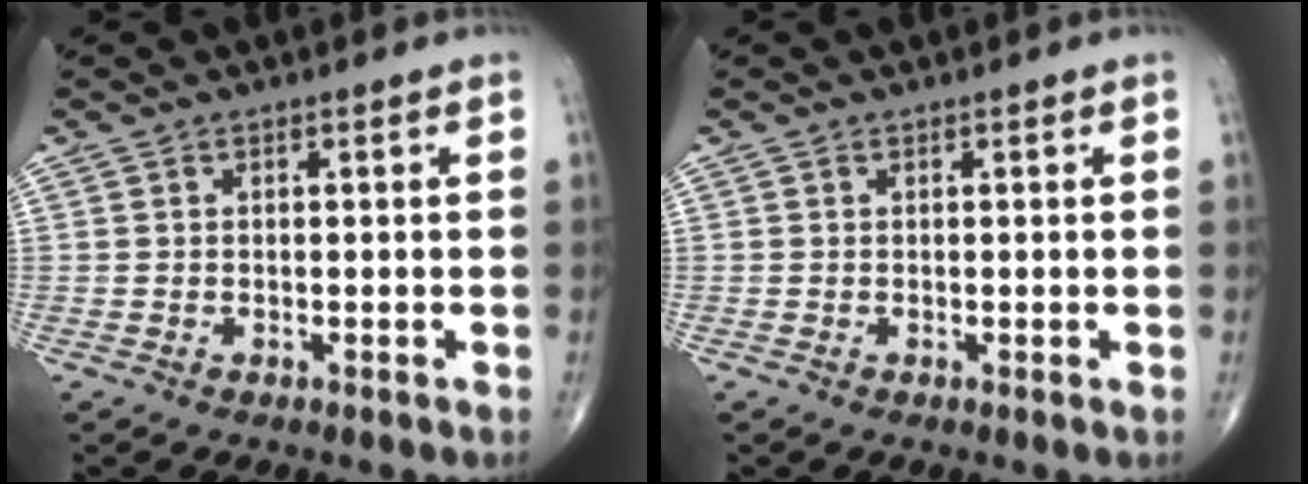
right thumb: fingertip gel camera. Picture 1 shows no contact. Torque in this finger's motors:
{"motor_torque": [-0.12, 0.13, 0.03, 0.18, 0.02]}